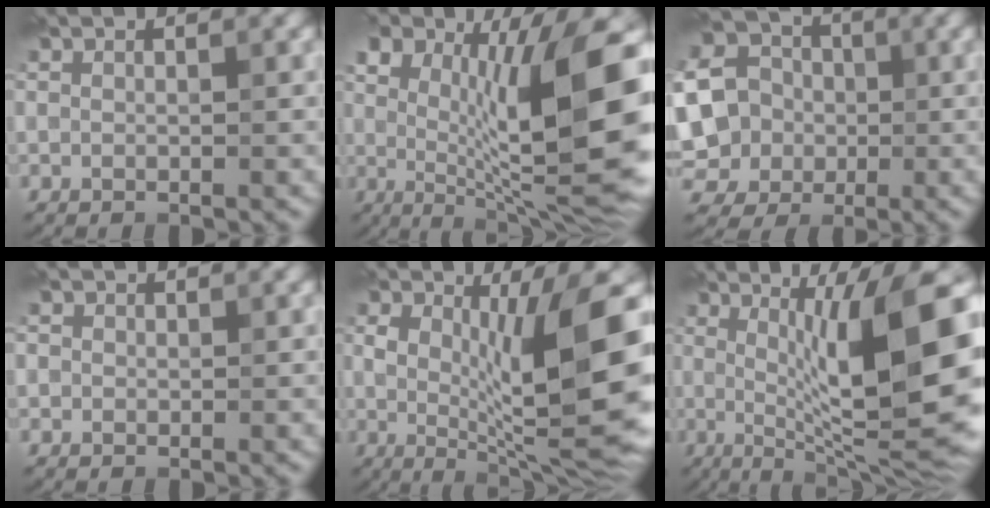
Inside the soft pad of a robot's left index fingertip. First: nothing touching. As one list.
[{"total": 13.2, "force": [2.1, 4.6, 12.2], "torque": [-0.177, -0.005, 0.028]}, {"total": 12.8, "force": [-0.6, 11.6, 5.4], "torque": [-0.172, 0.006, -0.031]}, {"total": 1.3, "force": [0.4, 1.2, 0.3], "torque": [-0.001, 0.003, -0.006]}, {"total": 10.9, "force": [1.0, 3.2, 10.4], "torque": [-0.153, -0.010, 0.018]}, {"total": 11.9, "force": [1.1, 2.3, 11.6], "torque": [-0.165, -0.001, 0.024]}]